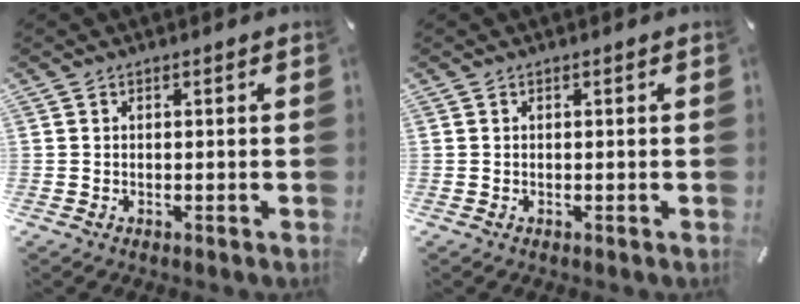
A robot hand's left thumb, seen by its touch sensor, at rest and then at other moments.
{"total": 0.0}